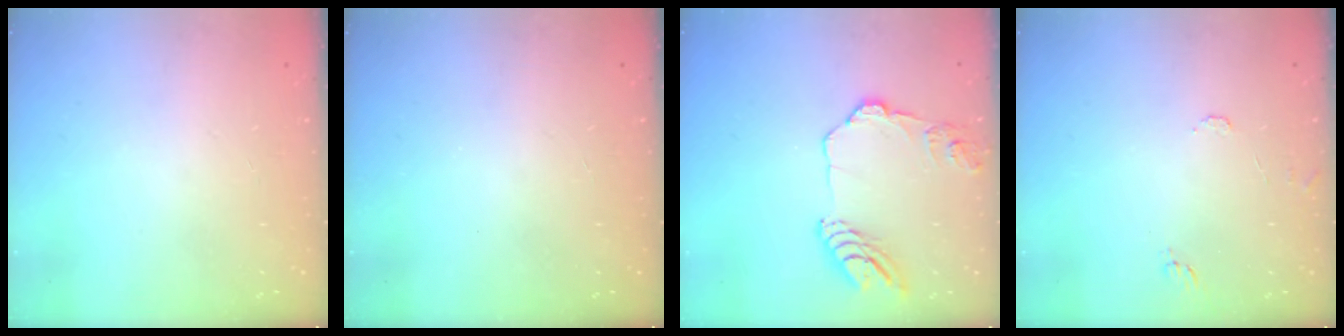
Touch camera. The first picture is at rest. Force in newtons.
{"total": 0.0}
{"total": 13.9, "press": 13.8, "slide": 1.3}
{"total": 5.6, "press": 5.6, "slide": 0.5}